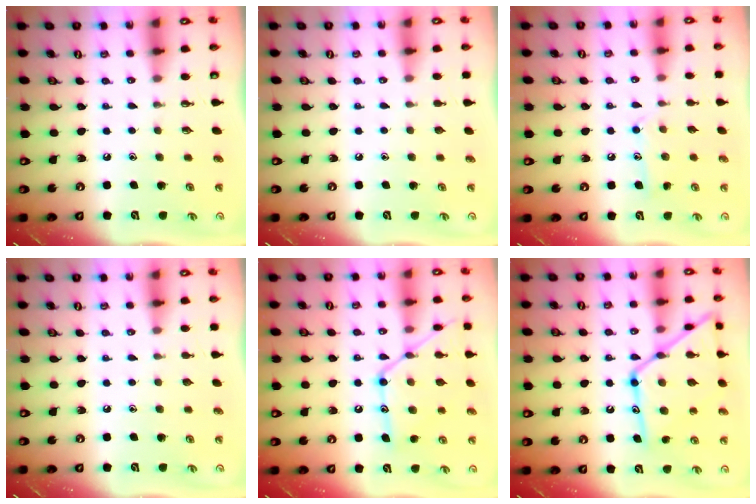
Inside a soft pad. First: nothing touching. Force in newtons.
{"total": 0.0}
{"total": 9.4, "press": 9.4, "slide": 0.7}
{"total": 0.0}
{"total": 17.1, "press": 17.1, "slide": 1.2}
{"total": 19.8, "press": 19.8, "slide": 1.7}